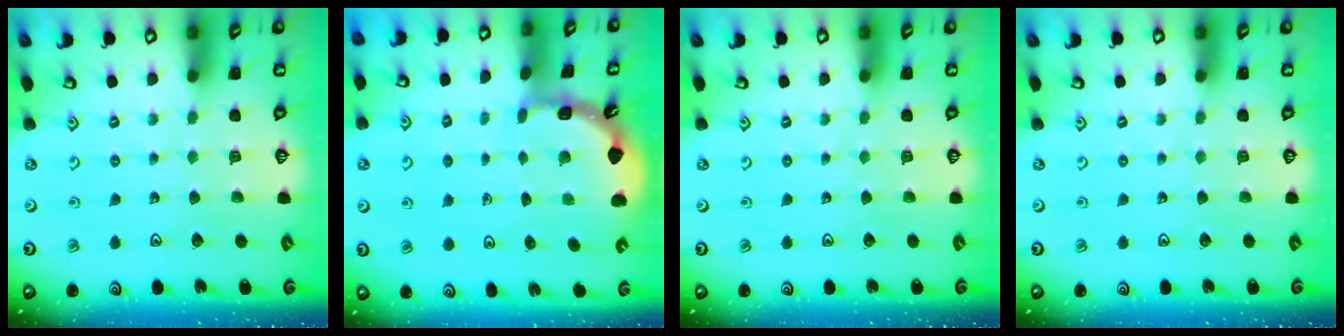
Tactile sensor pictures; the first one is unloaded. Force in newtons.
{"total": 1.8, "press": 1.7, "slide": 0.0}
{"total": 0.0}
{"total": 0.0}